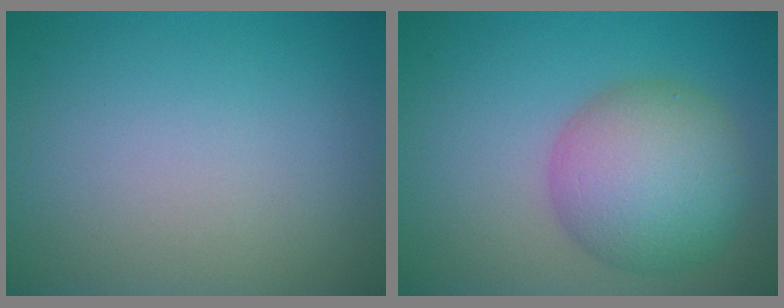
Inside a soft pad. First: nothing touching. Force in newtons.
{"total": 7.9, "press": 7.9, "slide": 0.1}